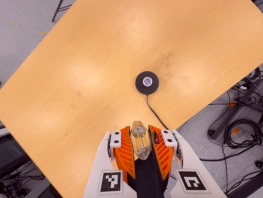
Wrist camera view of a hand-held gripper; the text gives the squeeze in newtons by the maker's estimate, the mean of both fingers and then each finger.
{"total": 20.1, "left": 22.4, "right": 17.8}